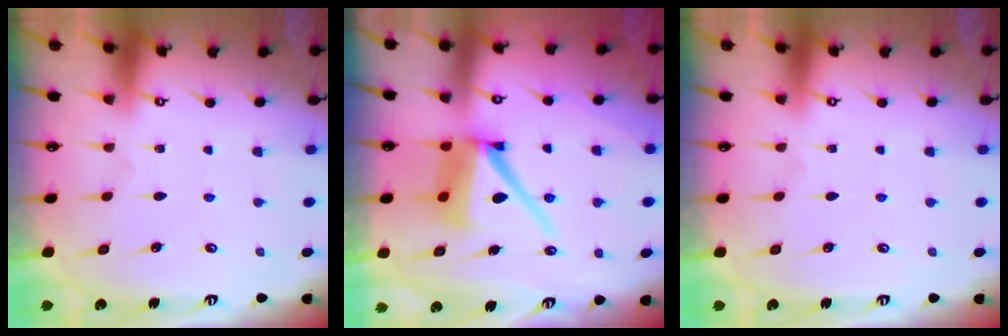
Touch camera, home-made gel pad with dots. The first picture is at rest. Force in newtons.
{"total": 11.4, "press": 11.3, "slide": 1.2}
{"total": 0.0}